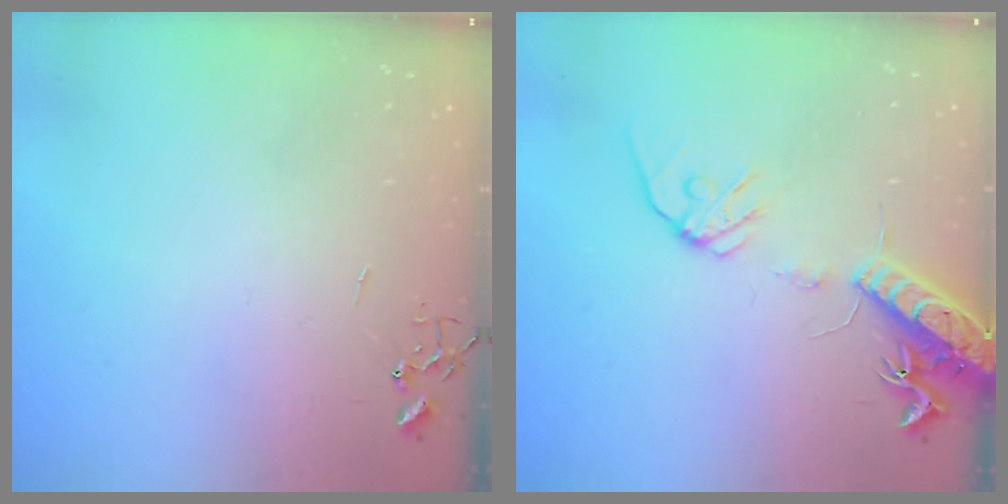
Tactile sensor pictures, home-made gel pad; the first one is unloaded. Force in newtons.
{"total": 16.4, "press": 16.1, "slide": 3.0}